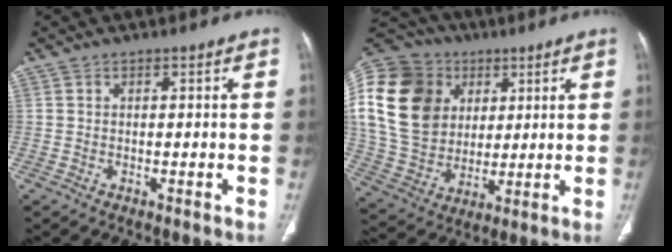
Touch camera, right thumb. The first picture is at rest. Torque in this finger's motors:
{"motor_torque": [-0.62, 1.53, 1.95, 0.83, 0.27]}